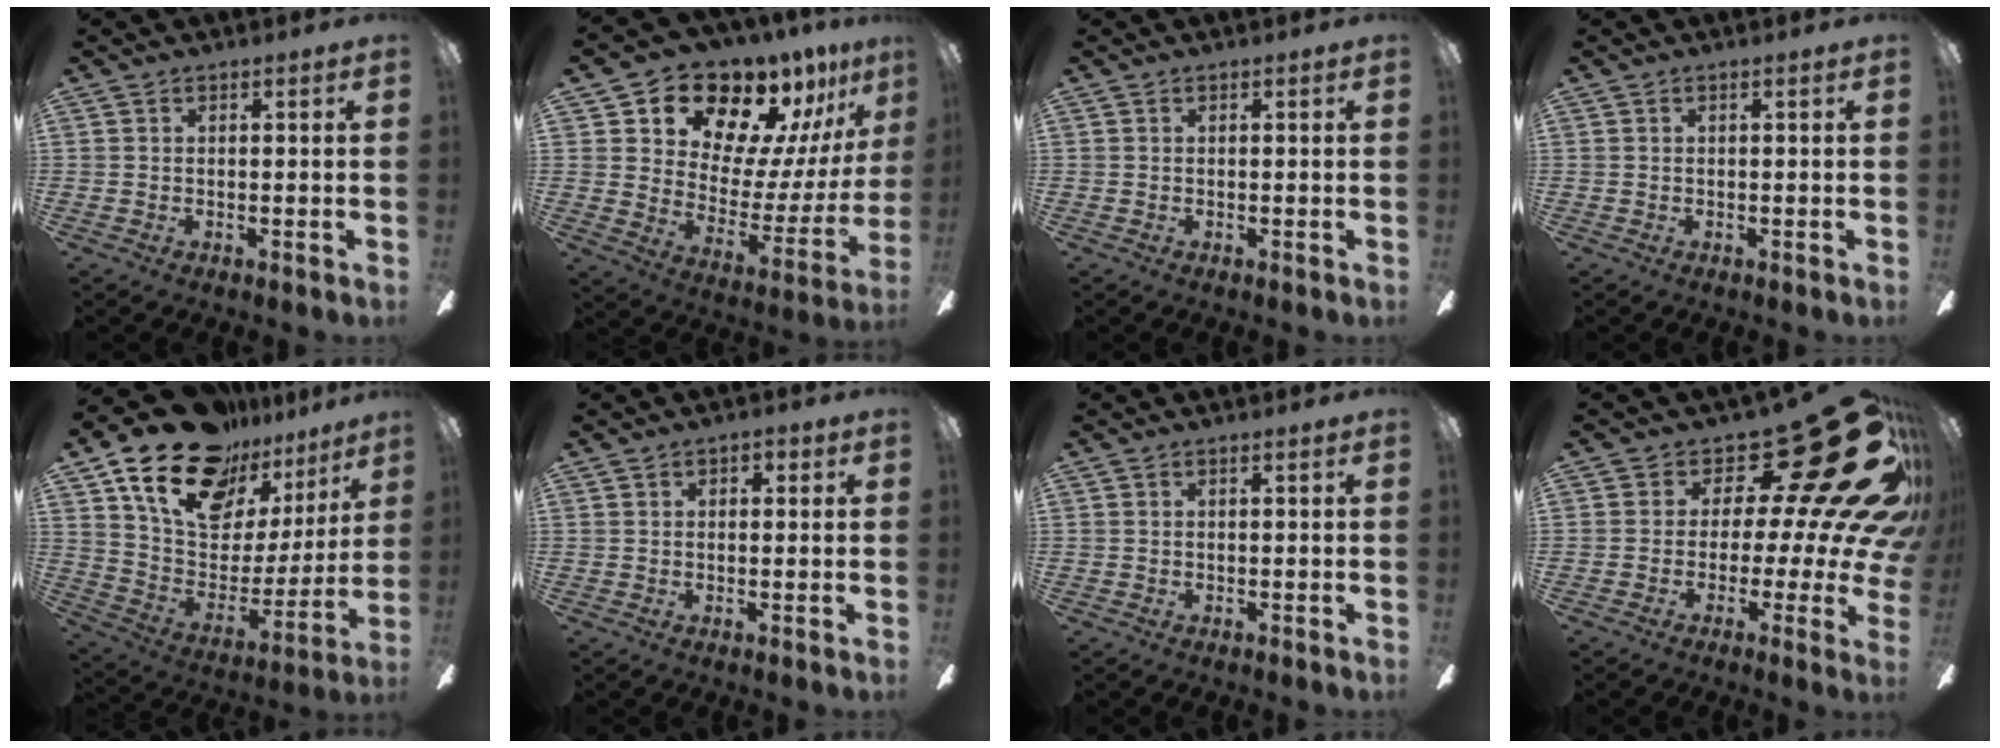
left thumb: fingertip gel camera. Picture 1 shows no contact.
{"total": 17.9, "force": [14.3, 9.5, 5.2], "torque": [-0.090, -0.114, 0.263]}
{"total": 0.0}
{"total": 0.0}
{"total": 21.8, "force": [15.3, 11.7, 10.0], "torque": [-0.175, -0.097, 0.278]}
{"total": 1.3, "force": [0.4, 1.0, 0.6], "torque": [-0.004, 0.002, 0.005]}
{"total": 0.0}
{"total": 24.1, "force": [11.6, 9.5, 18.9], "torque": [-0.235, -0.100, 0.208]}